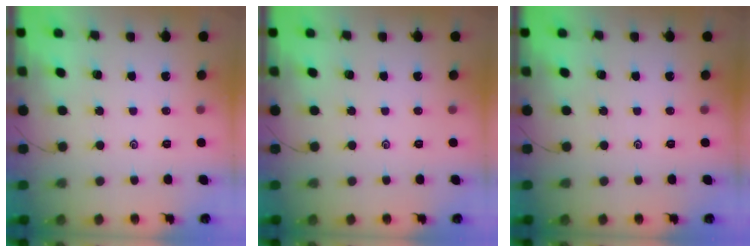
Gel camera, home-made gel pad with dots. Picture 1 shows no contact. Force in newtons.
{"total": 0.0}
{"total": 0.0}